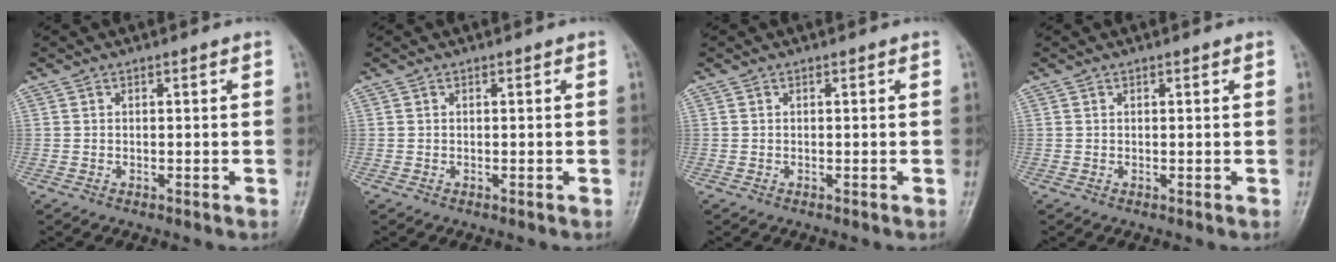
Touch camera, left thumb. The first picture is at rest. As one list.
[{"total": 0.0}, {"total": 0.0}, {"total": 0.5, "force": [0.3, 0.1, 0.4], "torque": [-0.005, 0.000, 0.004]}]